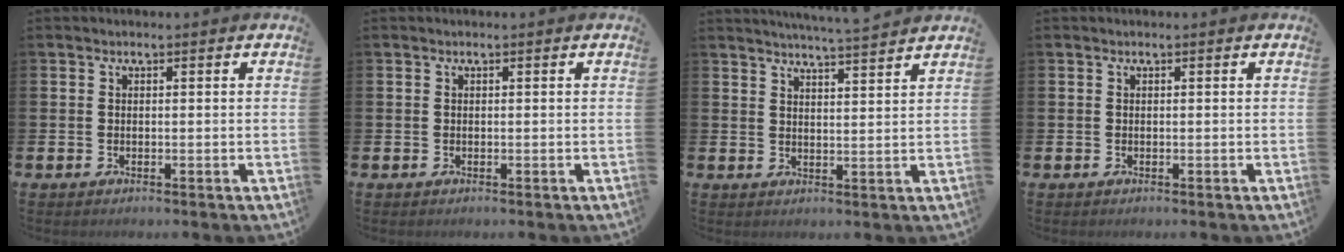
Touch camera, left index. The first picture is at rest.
{"total": 0.0}
{"total": 4.5, "force": [4.4, -0.9, 0.5], "torque": [-0.015, -0.028, 0.077]}
{"total": 0.0}